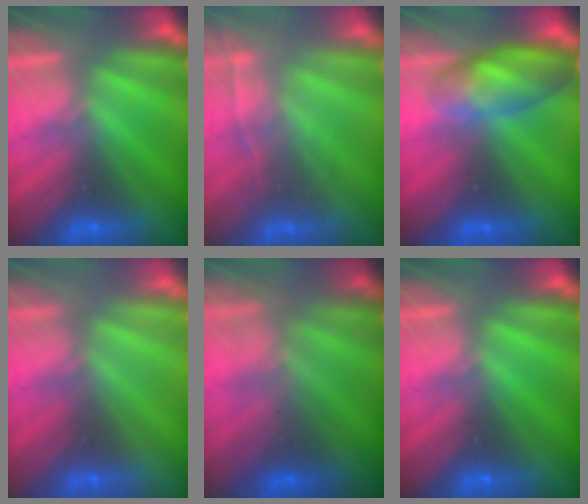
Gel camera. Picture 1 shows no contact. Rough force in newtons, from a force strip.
{"total": 2.0}
{"total": 4.8}
{"total": 2.9}
{"total": 4.1}
{"total": 0.0}